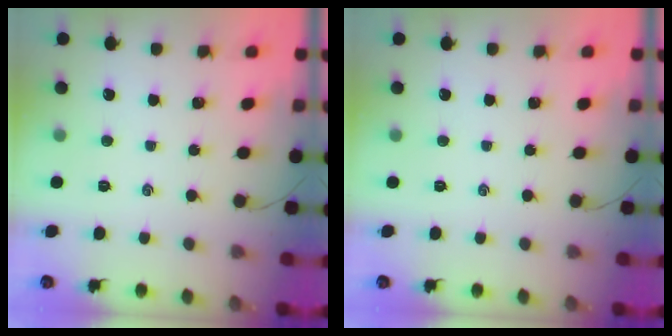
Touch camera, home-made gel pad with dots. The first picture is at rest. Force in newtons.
{"total": 0.0}